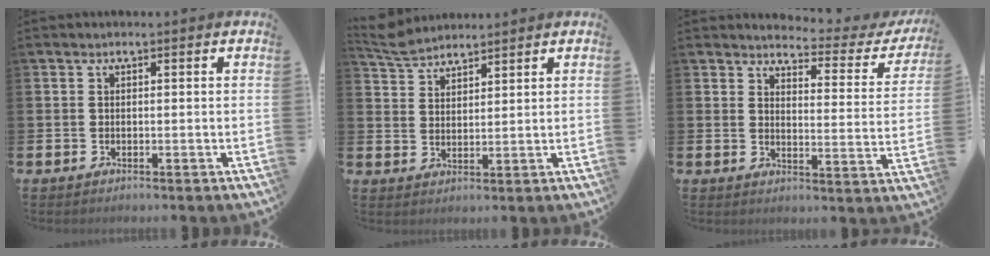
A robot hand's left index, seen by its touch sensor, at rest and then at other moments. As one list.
[{"total": 4.7, "force": [4.6, 0.9, 0.5], "torque": [-0.029, -0.017, 0.086]}, {"total": 3.4, "force": [3.2, 0.8, 0.9], "torque": [-0.022, -0.035, 0.044]}]